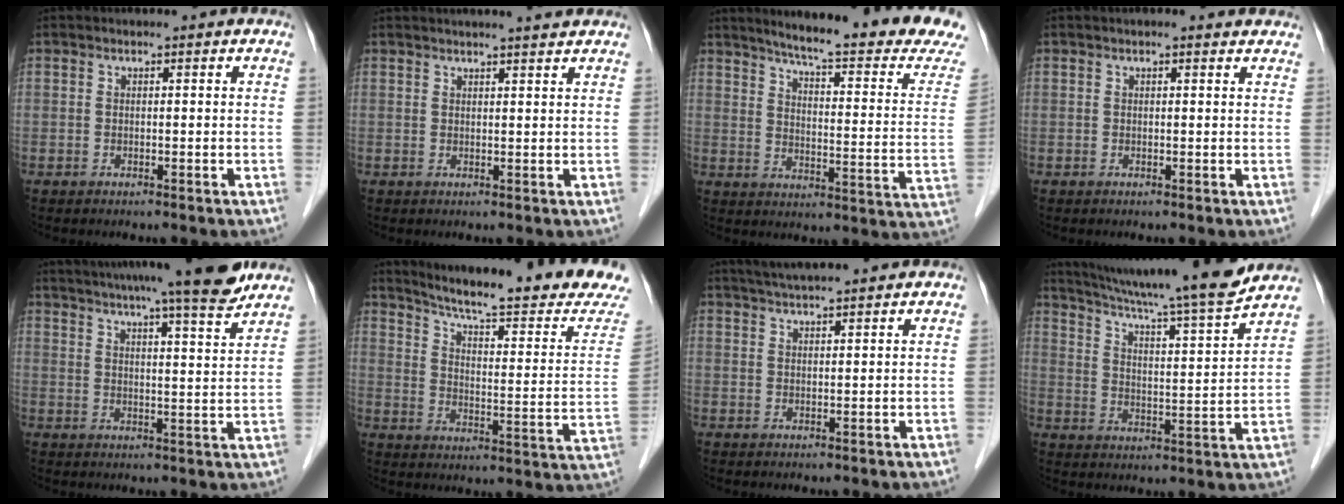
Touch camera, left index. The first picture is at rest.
{"total": 5.2, "force": [4.7, 0.0, 2.1], "torque": [-0.032, 0.014, 0.055]}
{"total": 23.1, "force": [20.7, 0.2, 10.3], "torque": [-0.141, -0.084, 0.251]}
{"total": 2.8, "force": [2.5, 0.8, 0.9], "torque": [-0.010, 0.016, 0.018]}
{"total": 15.3, "force": [13.2, -0.3, 7.7], "torque": [-0.119, -0.004, 0.176]}
{"total": 23.3, "force": [20.8, 0.6, 10.4], "torque": [-0.154, -0.078, 0.268]}
{"total": 7.5, "force": [6.7, 0.1, 3.4], "torque": [-0.056, 0.031, 0.102]}
{"total": 19.4, "force": [17.3, -1.0, 8.8], "torque": [-0.147, -0.022, 0.255]}